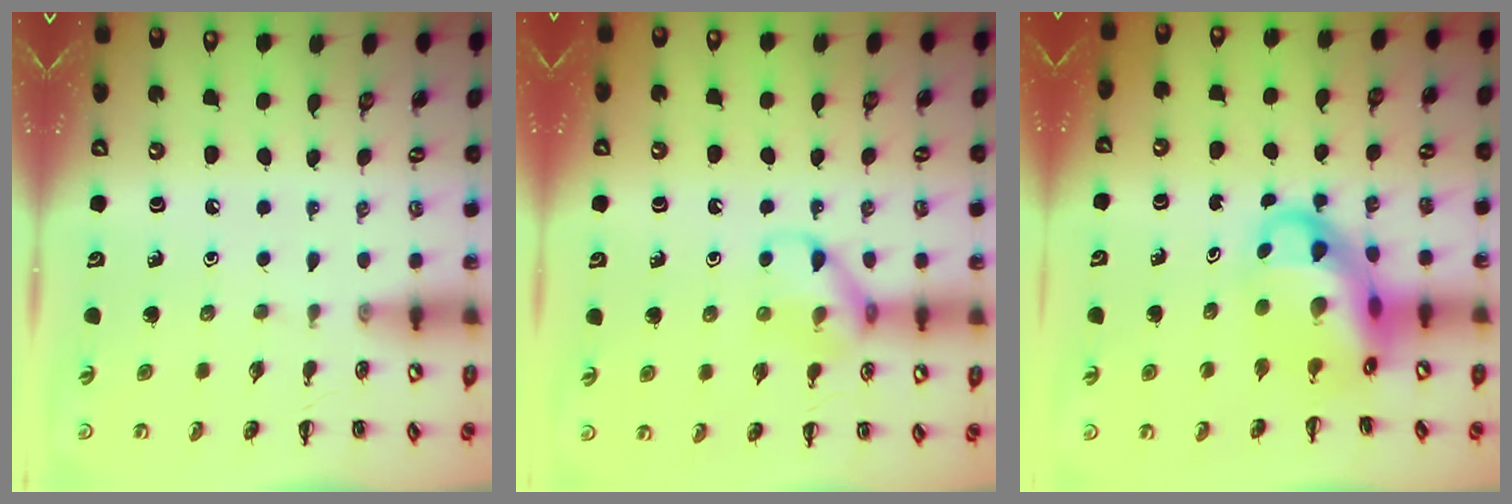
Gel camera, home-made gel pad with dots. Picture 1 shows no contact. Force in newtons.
{"total": 9.6, "press": 9.6, "slide": 0.1}
{"total": 11.0, "press": 10.6, "slide": 2.8}